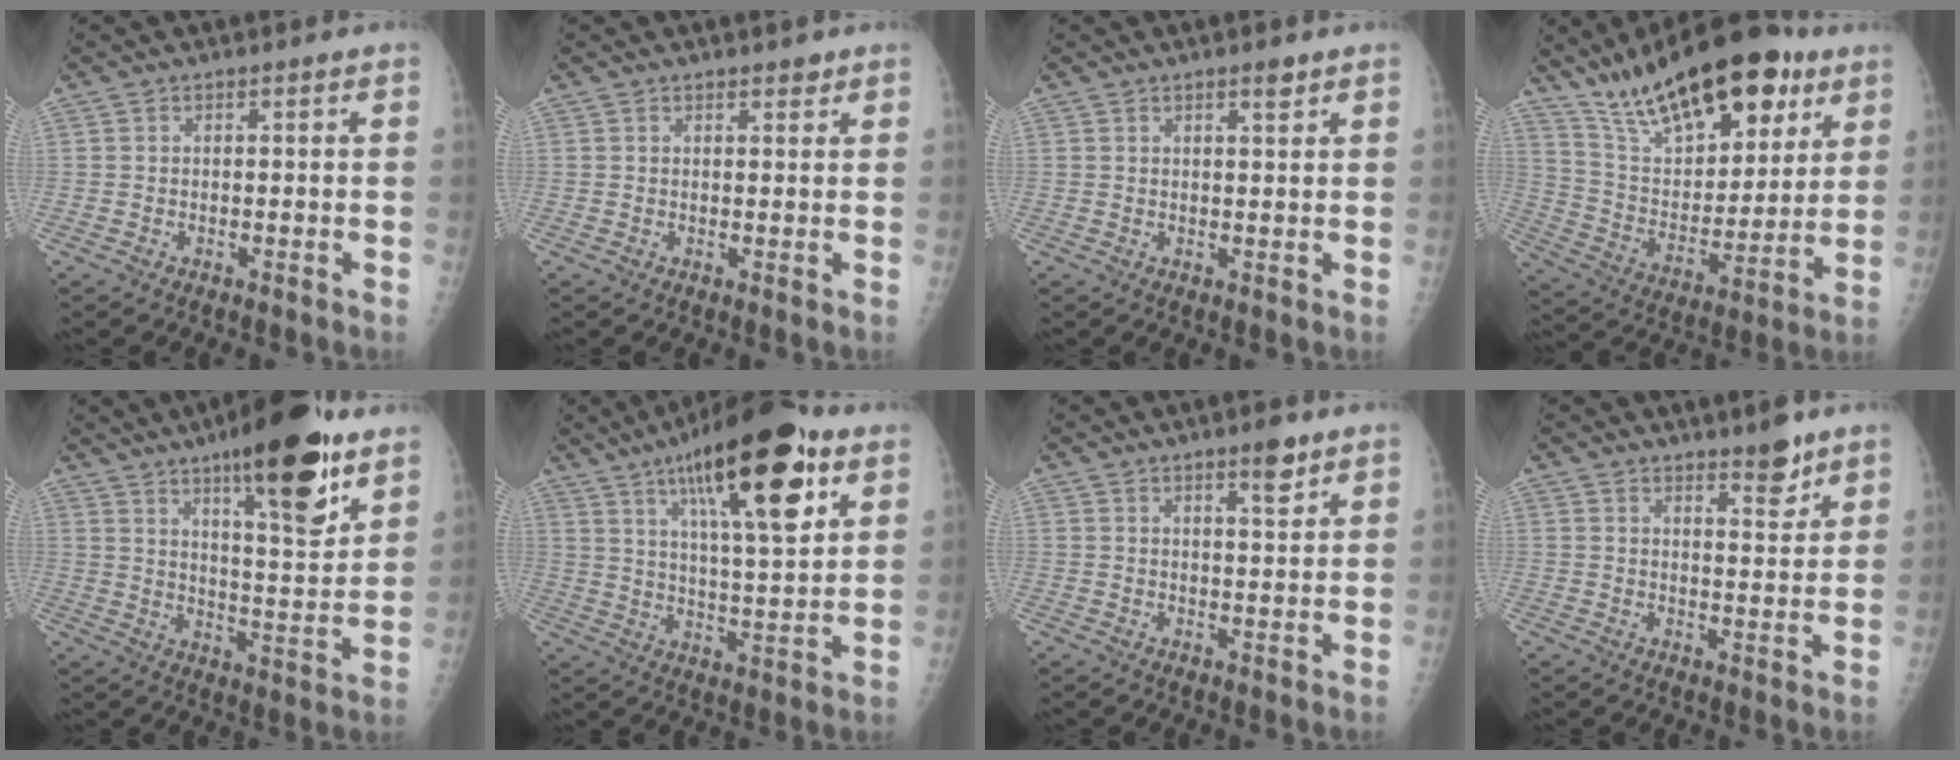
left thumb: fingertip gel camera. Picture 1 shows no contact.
{"total": 1.5, "force": [1.1, 0.6, 0.6], "torque": [-0.001, -0.007, 0.014]}
{"total": 2.2, "force": [1.5, 0.5, 1.5], "torque": [-0.018, -0.009, 0.023]}
{"total": 25.4, "force": [16.2, 10.6, 16.5], "torque": [-0.229, -0.047, 0.274]}
{"total": 19.2, "force": [11.6, 5.0, 14.4], "torque": [-0.181, -0.068, 0.177]}
{"total": 21.4, "force": [10.7, 6.1, 17.5], "torque": [-0.248, -0.035, 0.167]}
{"total": 4.6, "force": [3.1, 1.1, 3.2], "torque": [-0.040, -0.020, 0.045]}
{"total": 5.4, "force": [4.1, 1.5, 3.3], "torque": [-0.032, -0.032, 0.059]}